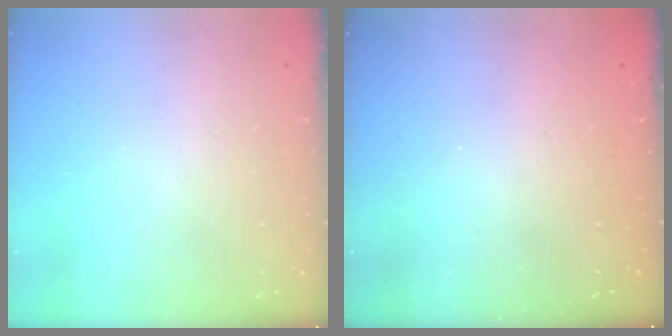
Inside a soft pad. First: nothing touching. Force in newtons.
{"total": 2.4, "press": 2.2, "slide": 0.8}